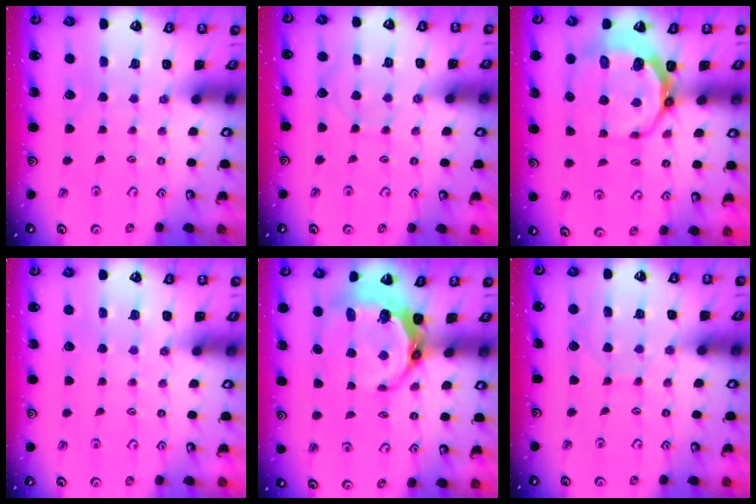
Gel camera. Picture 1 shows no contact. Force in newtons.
{"total": 4.1, "press": 4.1, "slide": 0.4}
{"total": 9.4, "press": 8.6, "slide": 3.9}
{"total": 5.0, "press": 5.0, "slide": 0.6}
{"total": 9.6, "press": 8.7, "slide": 4.1}
{"total": 7.7, "press": 7.7, "slide": 0.3}